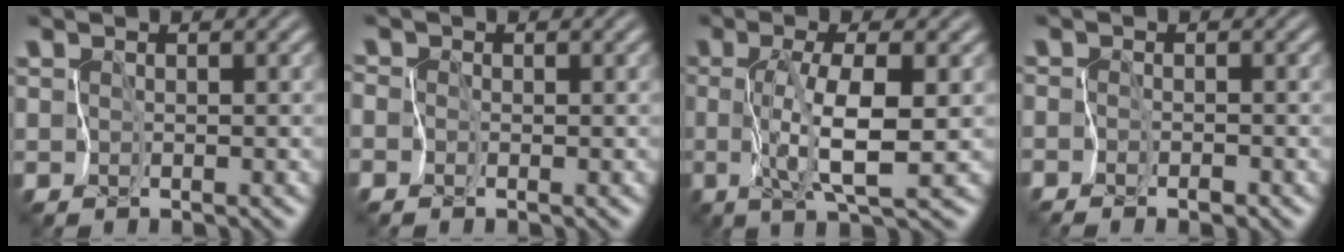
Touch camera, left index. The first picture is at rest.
{"total": 1.5, "force": [-0.1, 1.3, 0.7], "torque": [-0.003, 0.009, -0.016]}
{"total": 4.5, "force": [-0.2, 0.3, 4.5], "torque": [-0.091, -0.005, -0.001]}
{"total": 1.1, "force": [-1.0, 0.1, 0.1], "torque": [-0.005, -0.003, -0.024]}